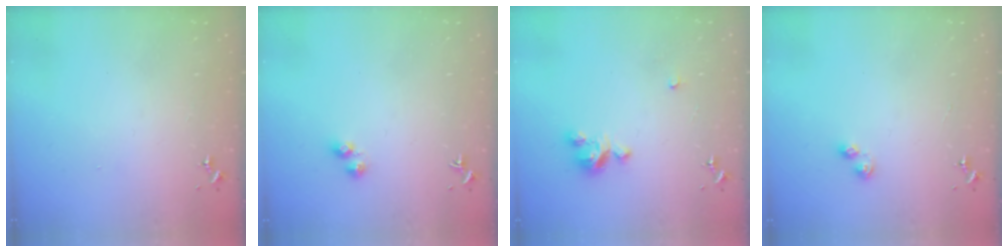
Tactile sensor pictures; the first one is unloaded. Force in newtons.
{"total": 2.5, "press": 2.4, "slide": 0.6}
{"total": 7.0, "press": 7.0, "slide": 0.3}
{"total": 4.1, "press": 4.0, "slide": 0.5}